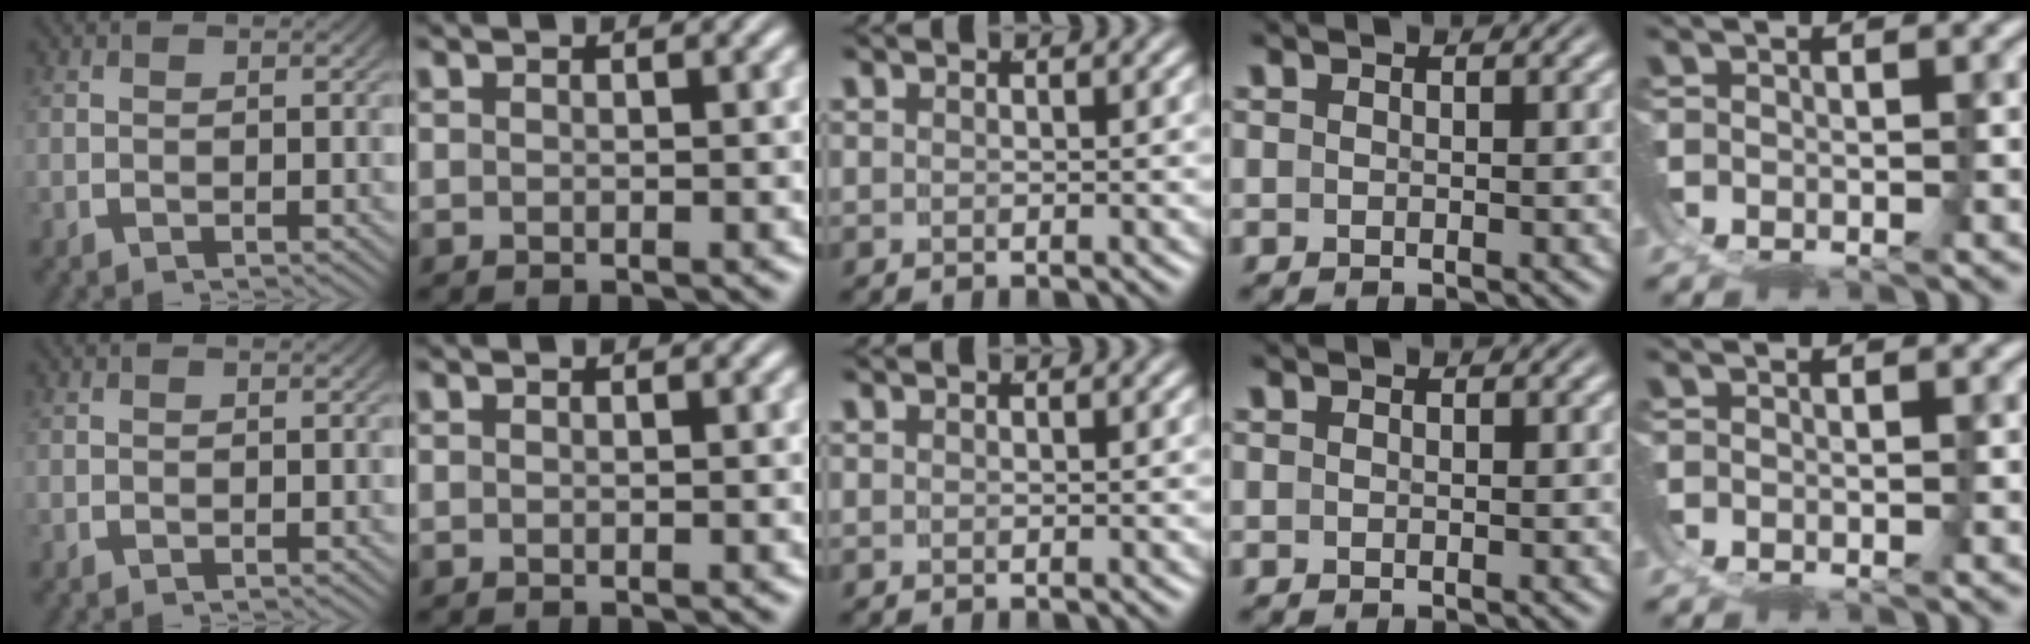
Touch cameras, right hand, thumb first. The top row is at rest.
{}